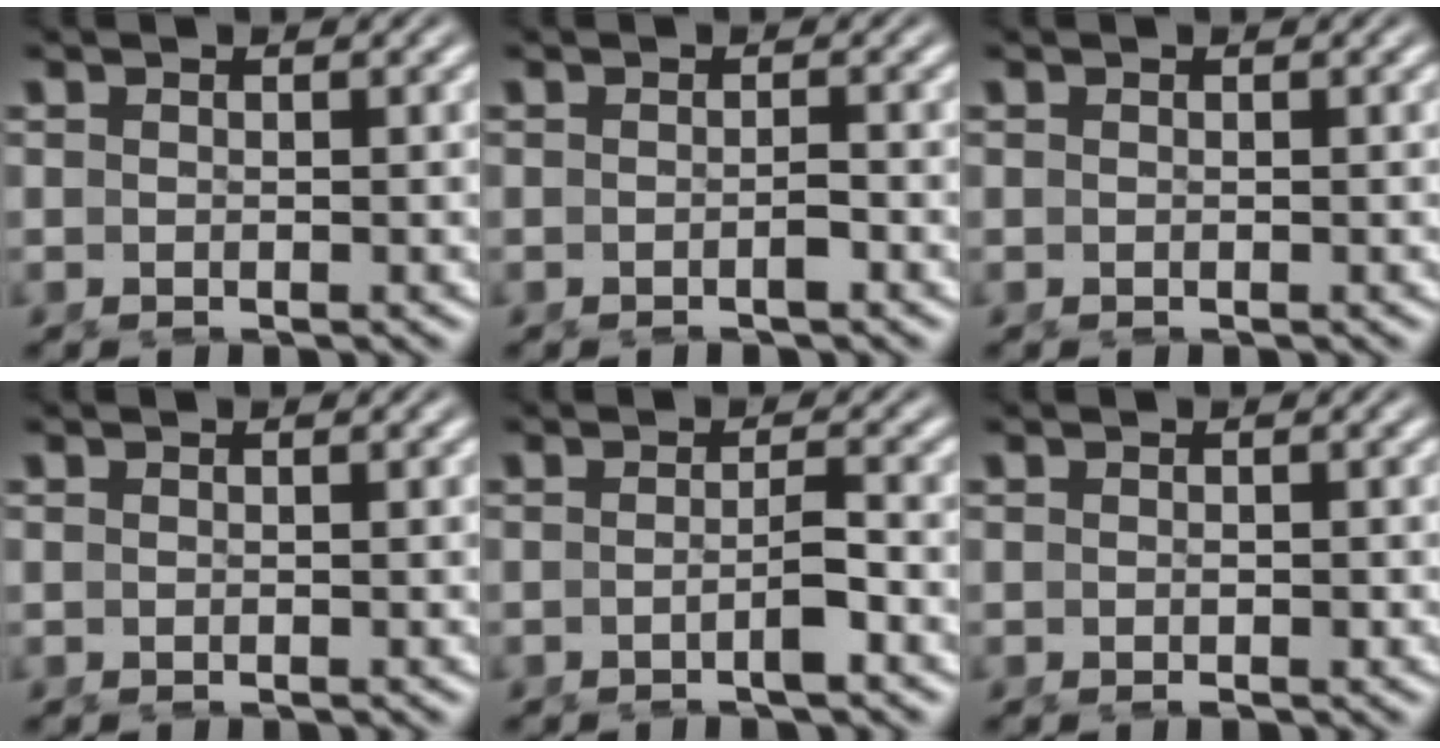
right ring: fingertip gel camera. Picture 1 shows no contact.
{"total": 0.8, "force": [-0.7, -0.1, 0.4], "torque": [-0.005, 0.002, -0.012]}
{"total": 0.0}
{"total": 0.0}
{"total": 2.0, "force": [-1.1, -0.4, 1.6], "torque": [-0.019, 0.002, -0.021]}
{"total": 0.6, "force": [-0.3, 0.3, 0.5], "torque": [-0.010, -0.006, -0.001]}